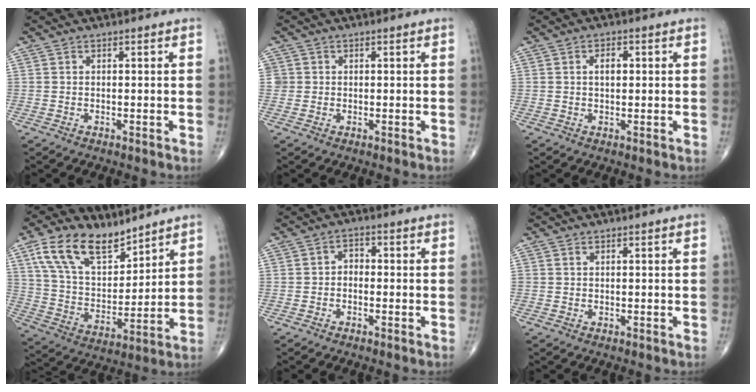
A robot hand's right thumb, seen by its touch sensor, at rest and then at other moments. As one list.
[{"total": 1.5, "force": [0.1, 1.5, 0.0], "torque": [0.012, 0.004, 0.000]}, {"total": 2.8, "force": [0.5, 1.6, 2.2], "torque": [-0.032, 0.003, 0.007]}, {"total": 15.9, "force": [10.3, 8.1, 9.0], "torque": [-0.137, -0.044, 0.202]}, {"total": 2.3, "force": [-0.6, 1.7, 1.5], "torque": [-0.010, 0.015, -0.021]}, {"total": 0.0}]